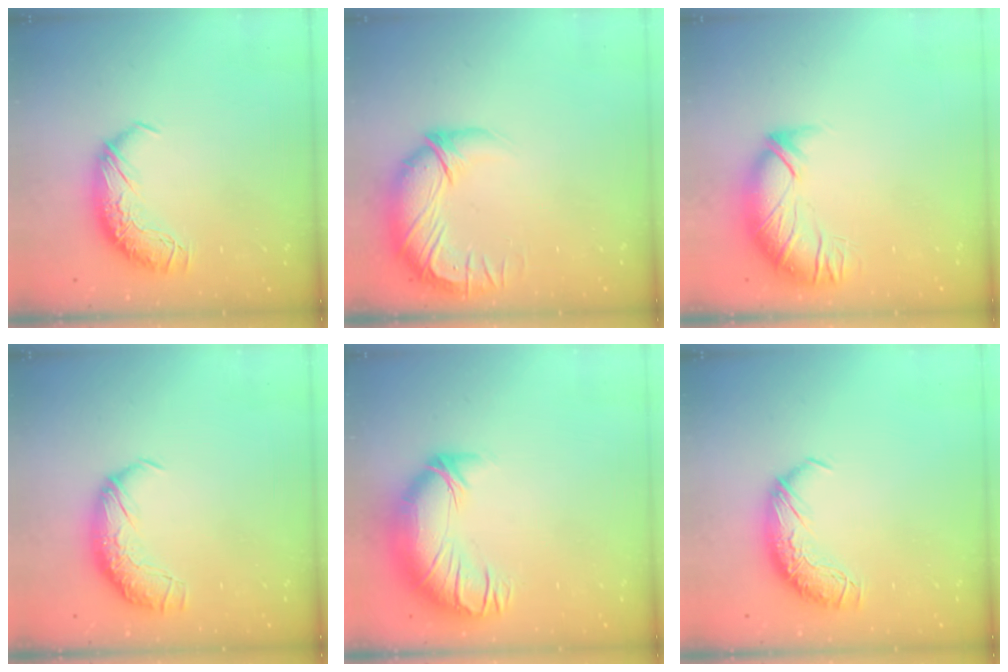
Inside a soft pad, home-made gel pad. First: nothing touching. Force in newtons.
{"total": 2.9, "press": 0.1, "slide": 2.9}
{"total": 2.9, "press": 1.4, "slide": 2.6}
{"total": 2.5, "press": 1.2, "slide": 2.2}
{"total": 3.7, "press": 2.0, "slide": 3.1}
{"total": 0.0}